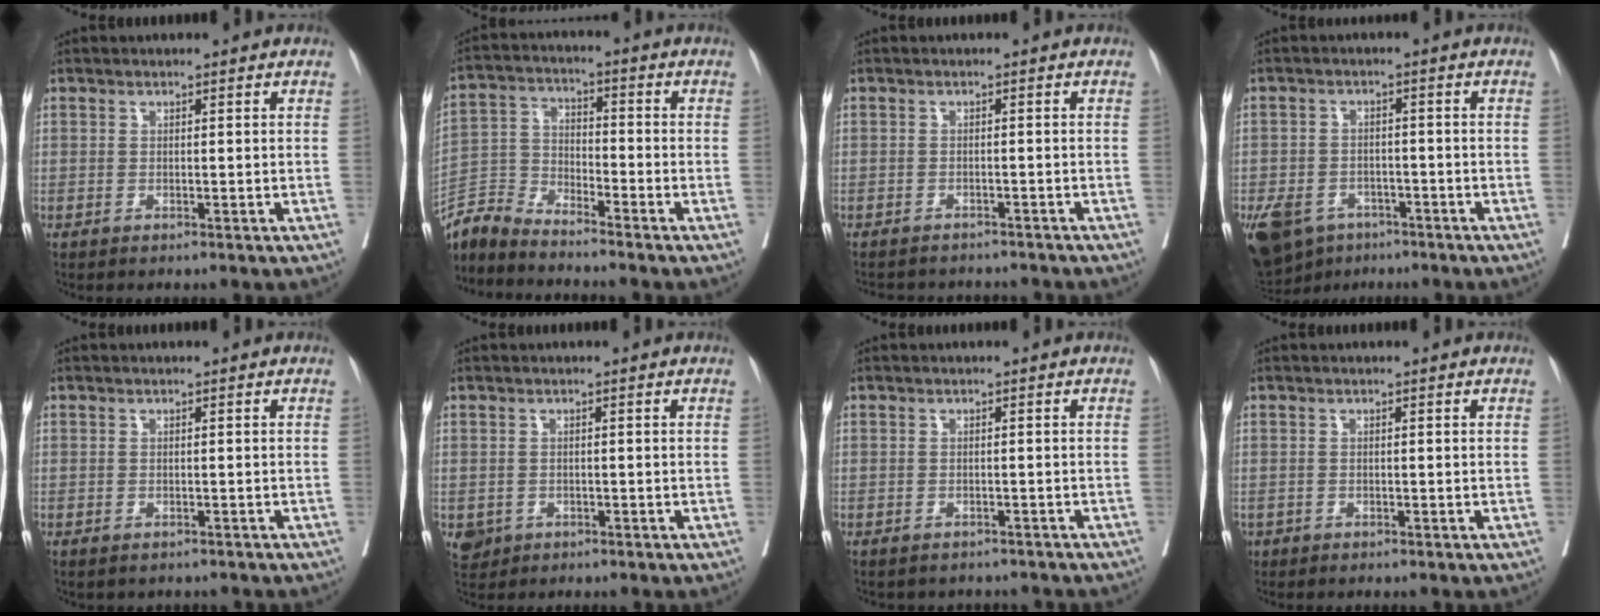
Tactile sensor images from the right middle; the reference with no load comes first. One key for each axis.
{"total": 7.1, "fx": -7.1, "fy": 0.0, "fz": 0.5, "tx": -0.011, "ty": 0.001, "tz": -0.144}
{"total": 7.4, "fx": -6.9, "fy": 1.9, "fz": 1.6, "tx": -0.022, "ty": 0.003, "tz": -0.081}
{"total": 13.6, "fx": -7.2, "fy": 9.8, "fz": 6.1, "tx": -0.164, "ty": -0.010, "tz": -0.097}
{"total": 2.5, "fx": -2.1, "fy": 1.1, "fz": 0.7, "tx": -0.007, "ty": 0.000, "tz": -0.024}
{"total": 2.7, "fx": -1.2, "fy": 2.3, "fz": 0.6, "tx": -0.007, "ty": 0.003, "tz": -0.012}
{"total": 4.8, "fx": -4.4, "fy": 1.9, "fz": 0.7, "tx": -0.003, "ty": 0.004, "tz": -0.046}
{"total": 0.7, "fx": -0.4, "fy": 0.6, "fz": 0.1, "tx": -0.008, "ty": 0.002, "tz": -0.004}